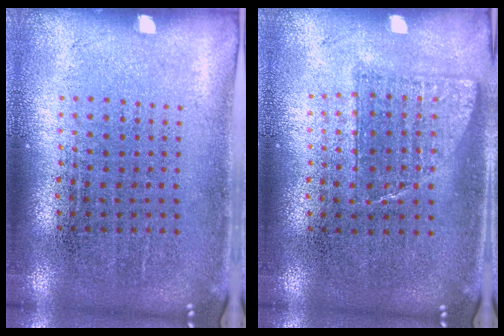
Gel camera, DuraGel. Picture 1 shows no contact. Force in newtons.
{"total": 0.8, "press": 0.7, "slide": 0.2}